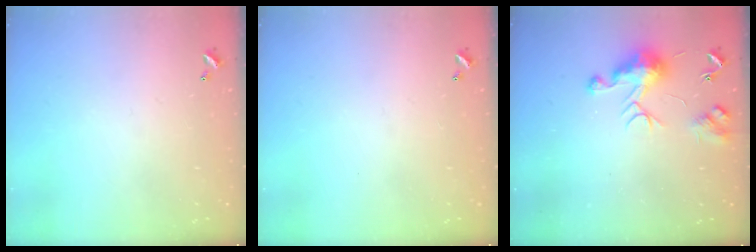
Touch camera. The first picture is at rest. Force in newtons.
{"total": 0.0}
{"total": 9.0, "press": 9.0, "slide": 0.5}